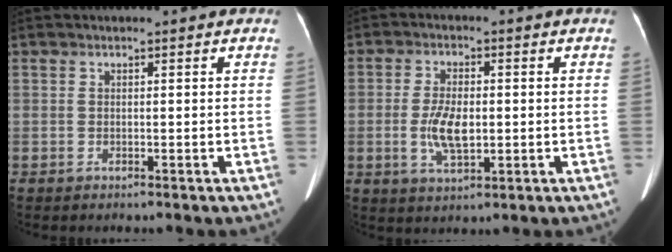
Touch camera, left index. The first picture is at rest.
{"total": 6.2, "force": [-0.8, 2.6, 5.6], "torque": [-0.119, 0.001, -0.010]}